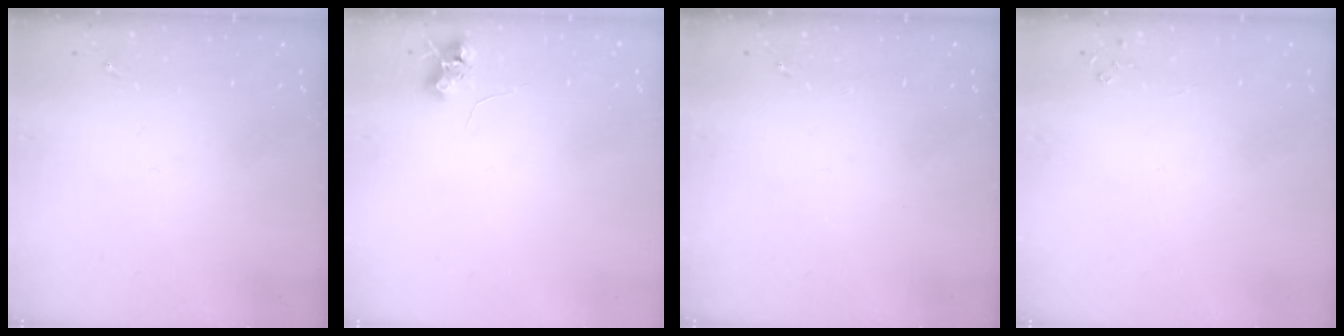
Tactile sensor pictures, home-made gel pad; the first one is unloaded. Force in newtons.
{"total": 6.5, "press": 6.4, "slide": 0.9}
{"total": 0.0}
{"total": 2.8, "press": 2.8, "slide": 0.3}